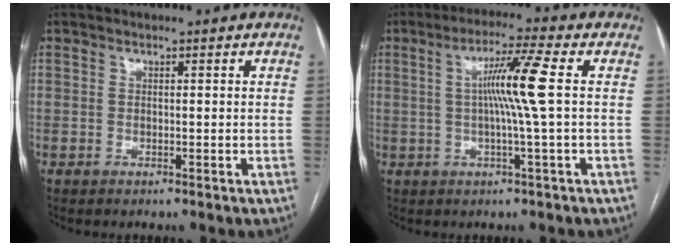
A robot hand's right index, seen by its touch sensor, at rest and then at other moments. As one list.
[{"total": 7.9, "force": [0.7, -1.5, 7.7], "torque": [-0.139, 0.005, 0.016]}]